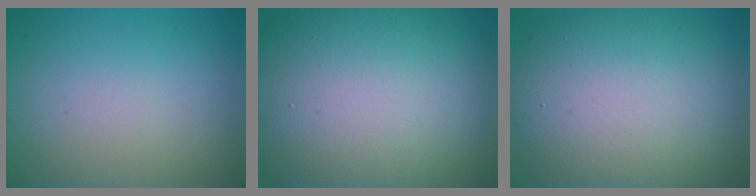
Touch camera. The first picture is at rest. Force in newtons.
{"total": 17.8, "press": 17.7, "slide": 1.0}
{"total": 12.9, "press": 12.9, "slide": 1.0}